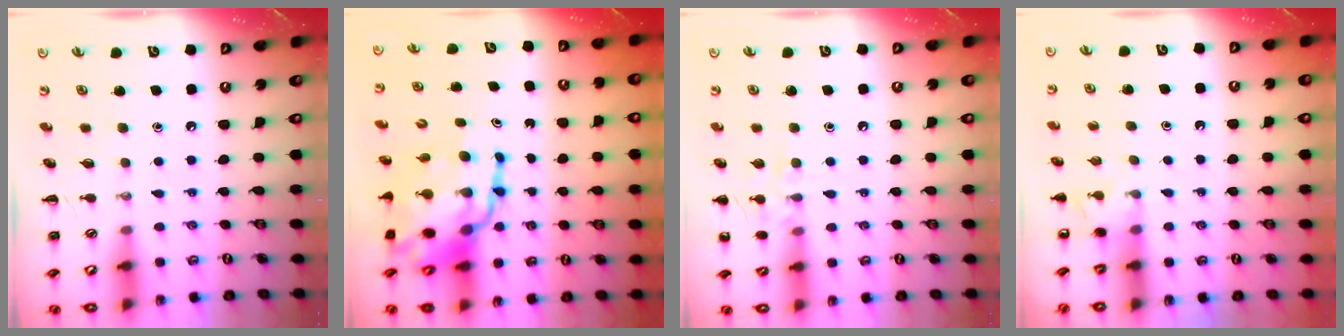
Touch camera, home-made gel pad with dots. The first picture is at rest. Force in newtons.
{"total": 17.4, "press": 16.8, "slide": 4.4}
{"total": 7.5, "press": 7.4, "slide": 1.2}
{"total": 4.8, "press": 4.6, "slide": 1.3}